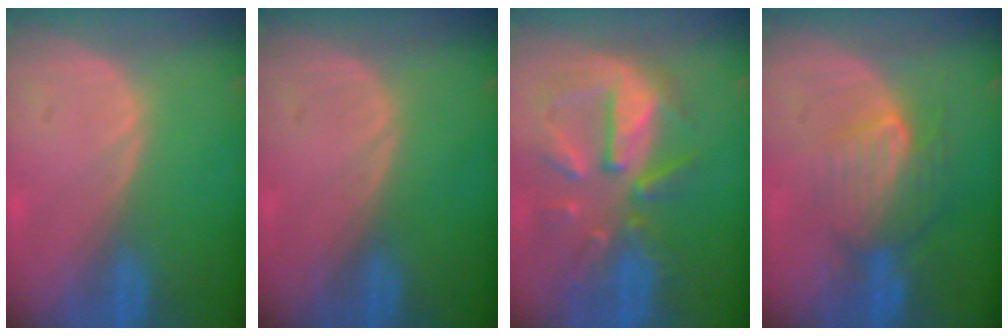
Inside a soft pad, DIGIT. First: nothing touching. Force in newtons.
{"total": 0.0}
{"total": 10.2, "press": 9.3, "slide": 4.2}
{"total": 7.6, "press": 7.2, "slide": 2.2}